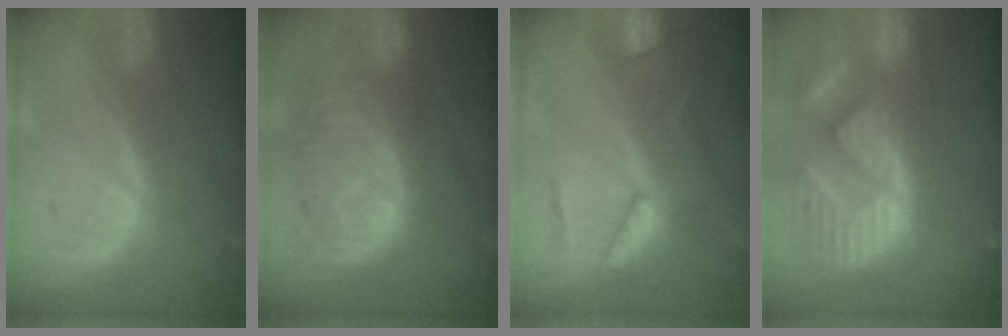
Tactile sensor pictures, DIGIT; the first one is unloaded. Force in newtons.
{"total": 10.8, "press": 9.6, "slide": 4.9}
{"total": 7.3, "press": 6.5, "slide": 3.3}
{"total": 14.5, "press": 12.4, "slide": 7.7}